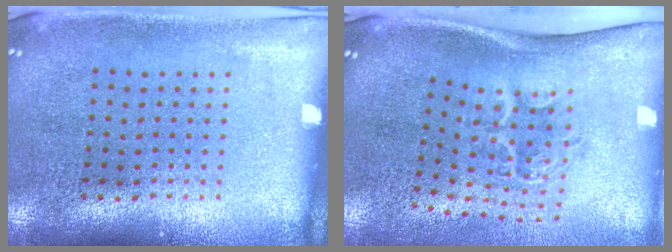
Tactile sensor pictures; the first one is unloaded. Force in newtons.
{"total": 2.2, "press": 1.4, "slide": 1.7}